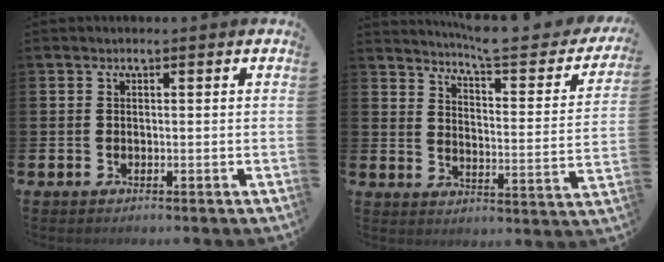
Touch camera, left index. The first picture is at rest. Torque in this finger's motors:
{"motor_torque": [0.92, -1.22, 0.05, 0.16]}